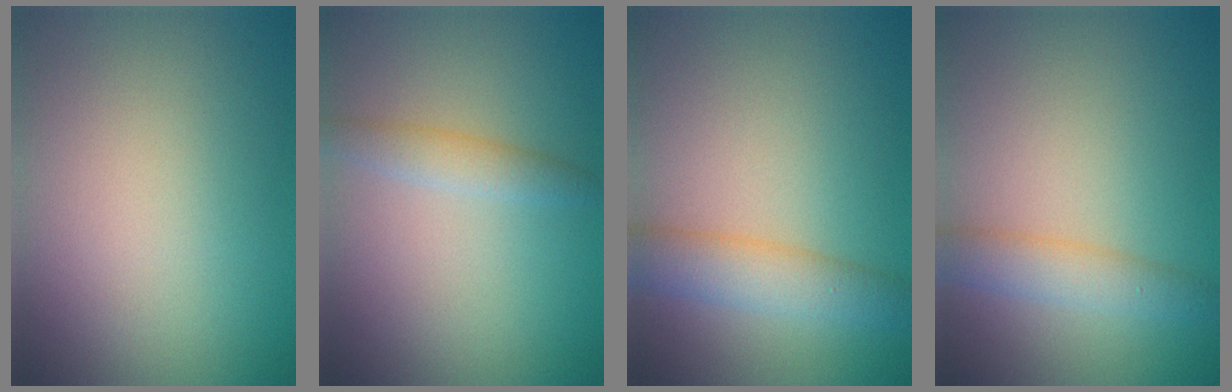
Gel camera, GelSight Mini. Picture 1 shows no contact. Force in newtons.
{"total": 1.8, "press": 1.8, "slide": 0.1}
{"total": 3.9, "press": 3.9, "slide": 0.1}
{"total": 2.9, "press": 2.9, "slide": 0.1}